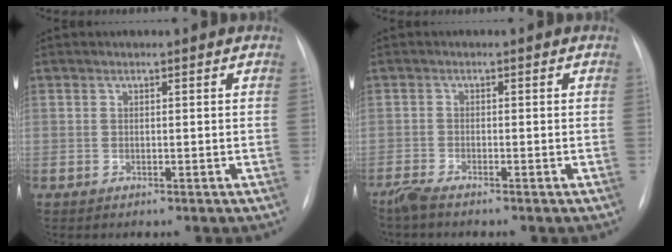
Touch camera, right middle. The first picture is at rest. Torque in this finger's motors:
{"motor_torque": [0.07, -0.22, 0.14, 0.06]}